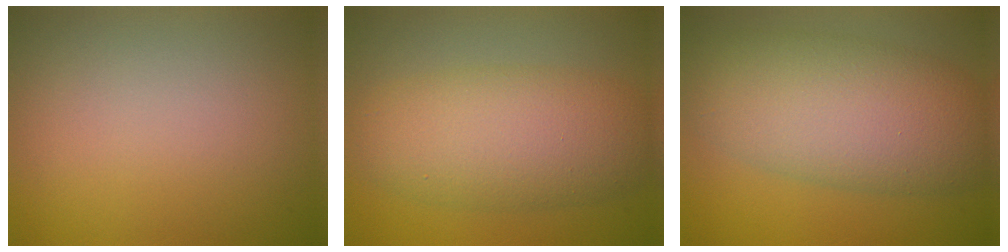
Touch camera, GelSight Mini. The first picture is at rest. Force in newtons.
{"total": 7.2, "press": 7.2, "slide": 0.2}
{"total": 8.9, "press": 8.9, "slide": 0.3}